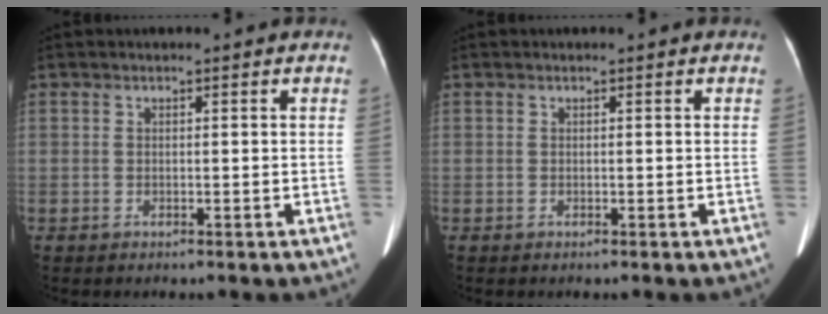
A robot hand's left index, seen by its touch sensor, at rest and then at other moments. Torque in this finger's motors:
{"motor_torque": [-0.07, -0.06, 0.00, 0.00]}